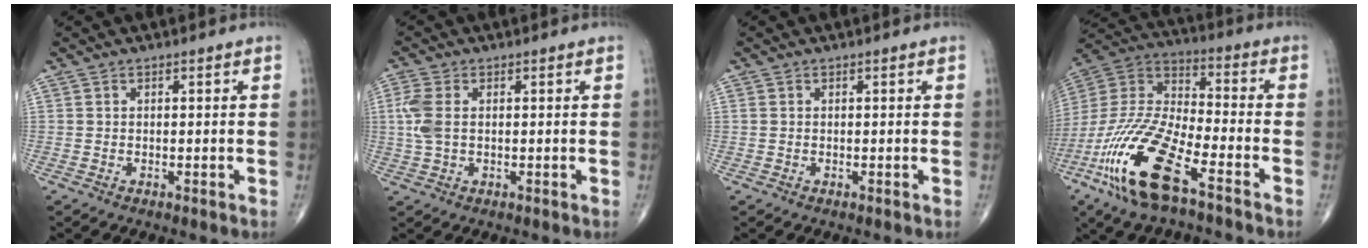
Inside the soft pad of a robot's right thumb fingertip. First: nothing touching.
{"total": 5.1, "force": [0.6, 3.0, 4.1], "torque": [-0.118, 0.007, 0.011]}
{"total": 0.5, "force": [0.1, 0.4, 0.4], "torque": [-0.011, 0.006, 0.006]}
{"total": 20.5, "force": [-11.0, 6.5, 16.0], "torque": [-0.359, 0.030, -0.215]}